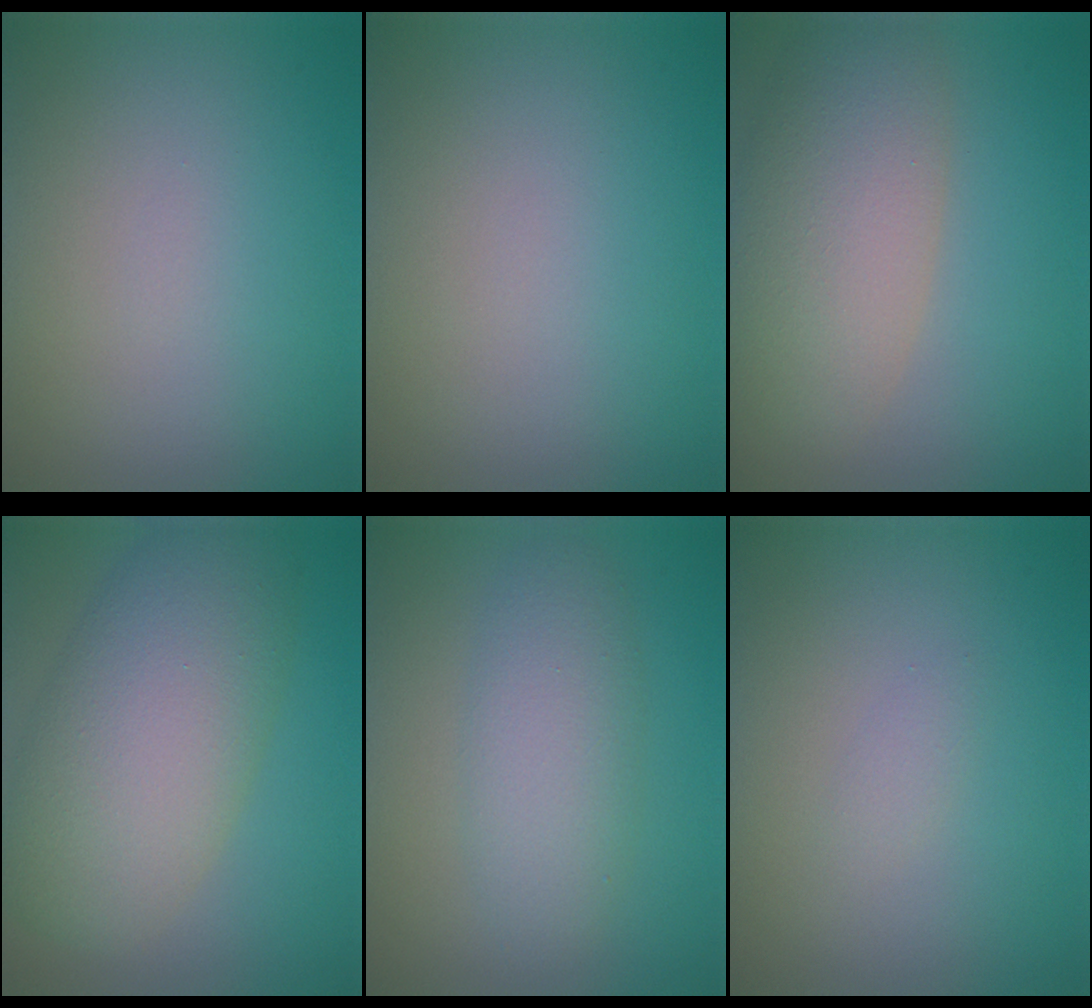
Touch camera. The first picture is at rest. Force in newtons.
{"total": 0.0}
{"total": 6.9, "press": 6.9, "slide": 0.3}
{"total": 8.8, "press": 8.8, "slide": 0.4}
{"total": 3.9, "press": 3.9, "slide": 0.2}
{"total": 0.8, "press": 0.8, "slide": 0.1}